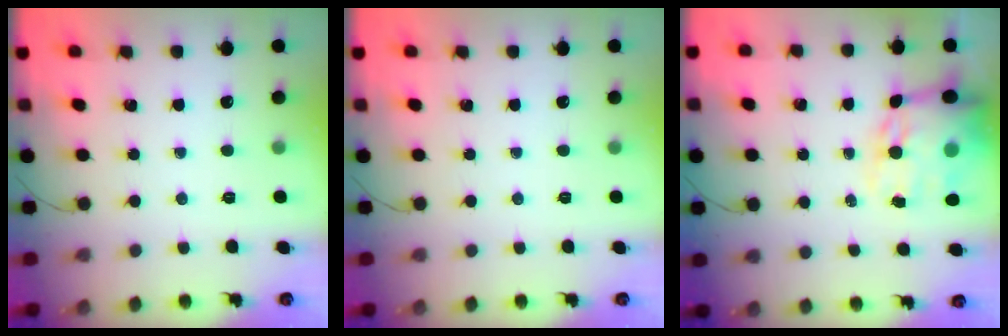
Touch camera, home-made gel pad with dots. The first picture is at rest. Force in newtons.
{"total": 0.0}
{"total": 16.2, "press": 15.7, "slide": 4.0}